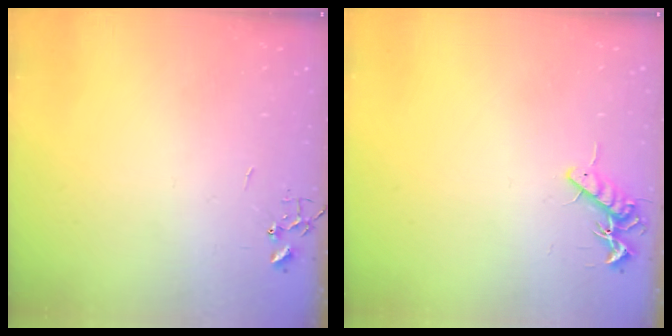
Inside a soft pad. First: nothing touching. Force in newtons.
{"total": 8.1, "press": 8.1, "slide": 0.8}